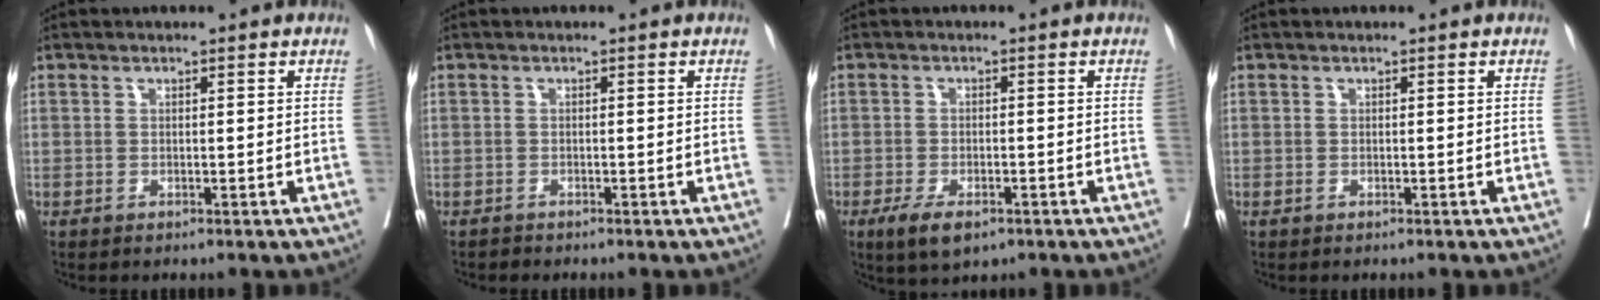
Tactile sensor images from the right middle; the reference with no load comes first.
{"total": 0.6, "force": [-0.6, 0.1, 0.0], "torque": [-0.005, -0.001, -0.013]}
{"total": 5.3, "force": [-3.3, 2.0, 3.7], "torque": [-0.065, -0.008, -0.052]}
{"total": 0.0}